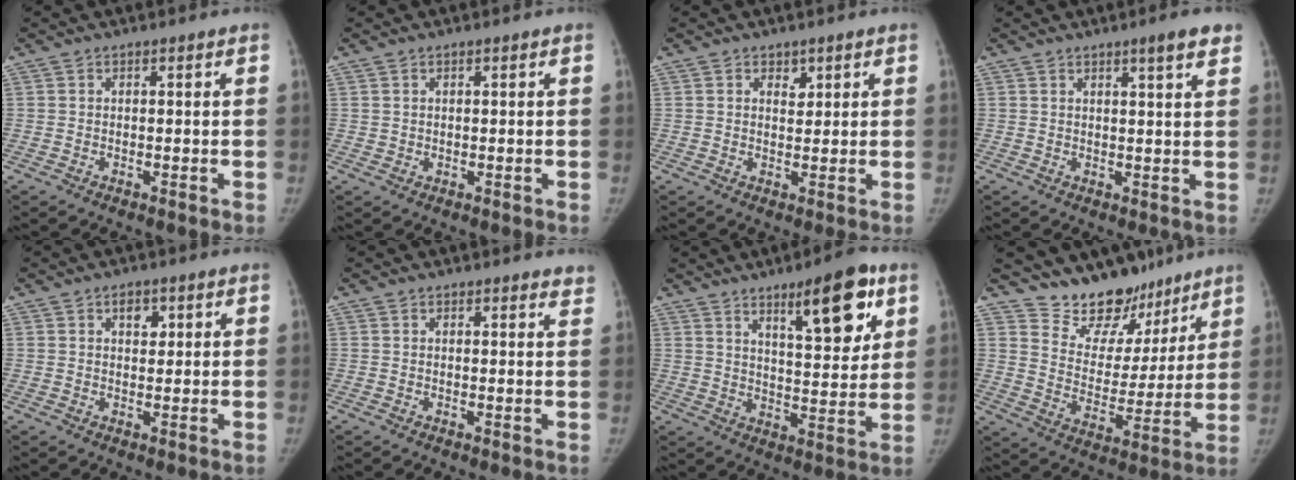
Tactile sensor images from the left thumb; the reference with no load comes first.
{"total": 0.9, "force": [0.7, 0.4, 0.2], "torque": [0.006, -0.005, 0.011]}
{"total": 2.2, "force": [1.3, 1.5, 1.0], "torque": [-0.002, -0.009, 0.021]}
{"total": 4.5, "force": [3.0, 0.3, 3.3], "torque": [-0.040, -0.016, 0.041]}
{"total": 2.9, "force": [1.4, 1.8, 1.8], "torque": [-0.013, -0.005, 0.020]}
{"total": 3.2, "force": [3.0, 1.0, 0.7], "torque": [0.016, -0.010, 0.023]}
{"total": 14.3, "force": [7.8, 4.3, 11.2], "torque": [-0.134, -0.042, 0.118]}
{"total": 14.9, "force": [12.7, 7.0, 3.3], "torque": [-0.001, -0.092, 0.208]}